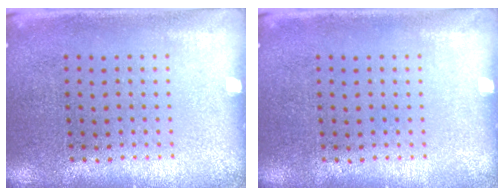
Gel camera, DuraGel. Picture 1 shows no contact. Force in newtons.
{"total": 0.0}